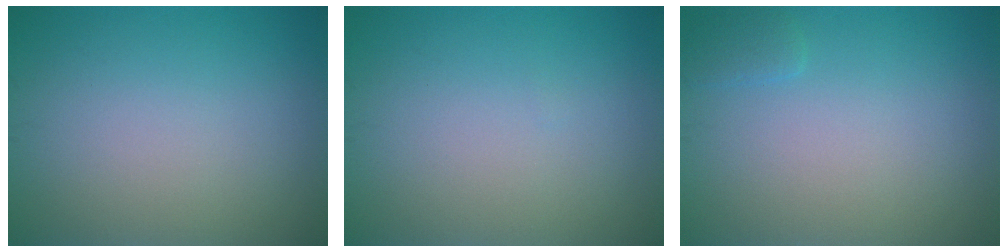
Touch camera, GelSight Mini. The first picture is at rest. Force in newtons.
{"total": 0.0}
{"total": 0.9, "press": 0.9, "slide": 0.1}